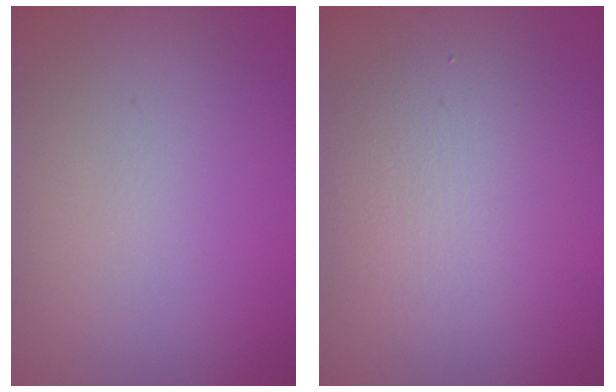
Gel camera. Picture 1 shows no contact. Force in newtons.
{"total": 3.9, "press": 3.9, "slide": 0.0}